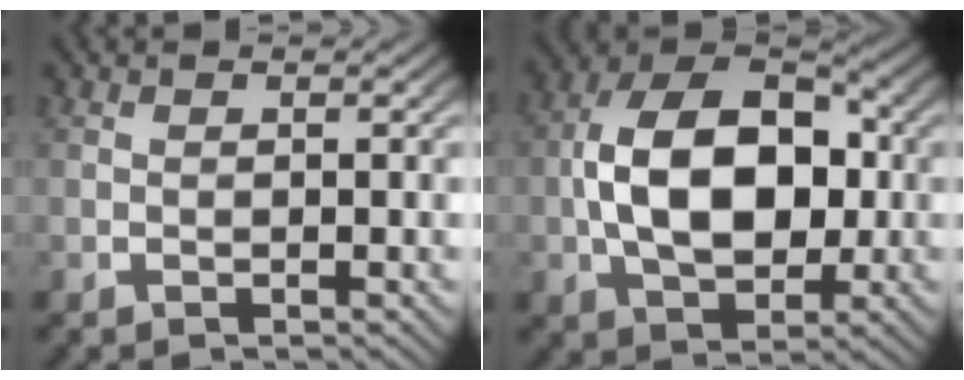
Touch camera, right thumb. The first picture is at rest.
{"total": 12.9, "force": [-0.1, 8.5, 9.6], "torque": [-0.193, -0.033, 0.016]}